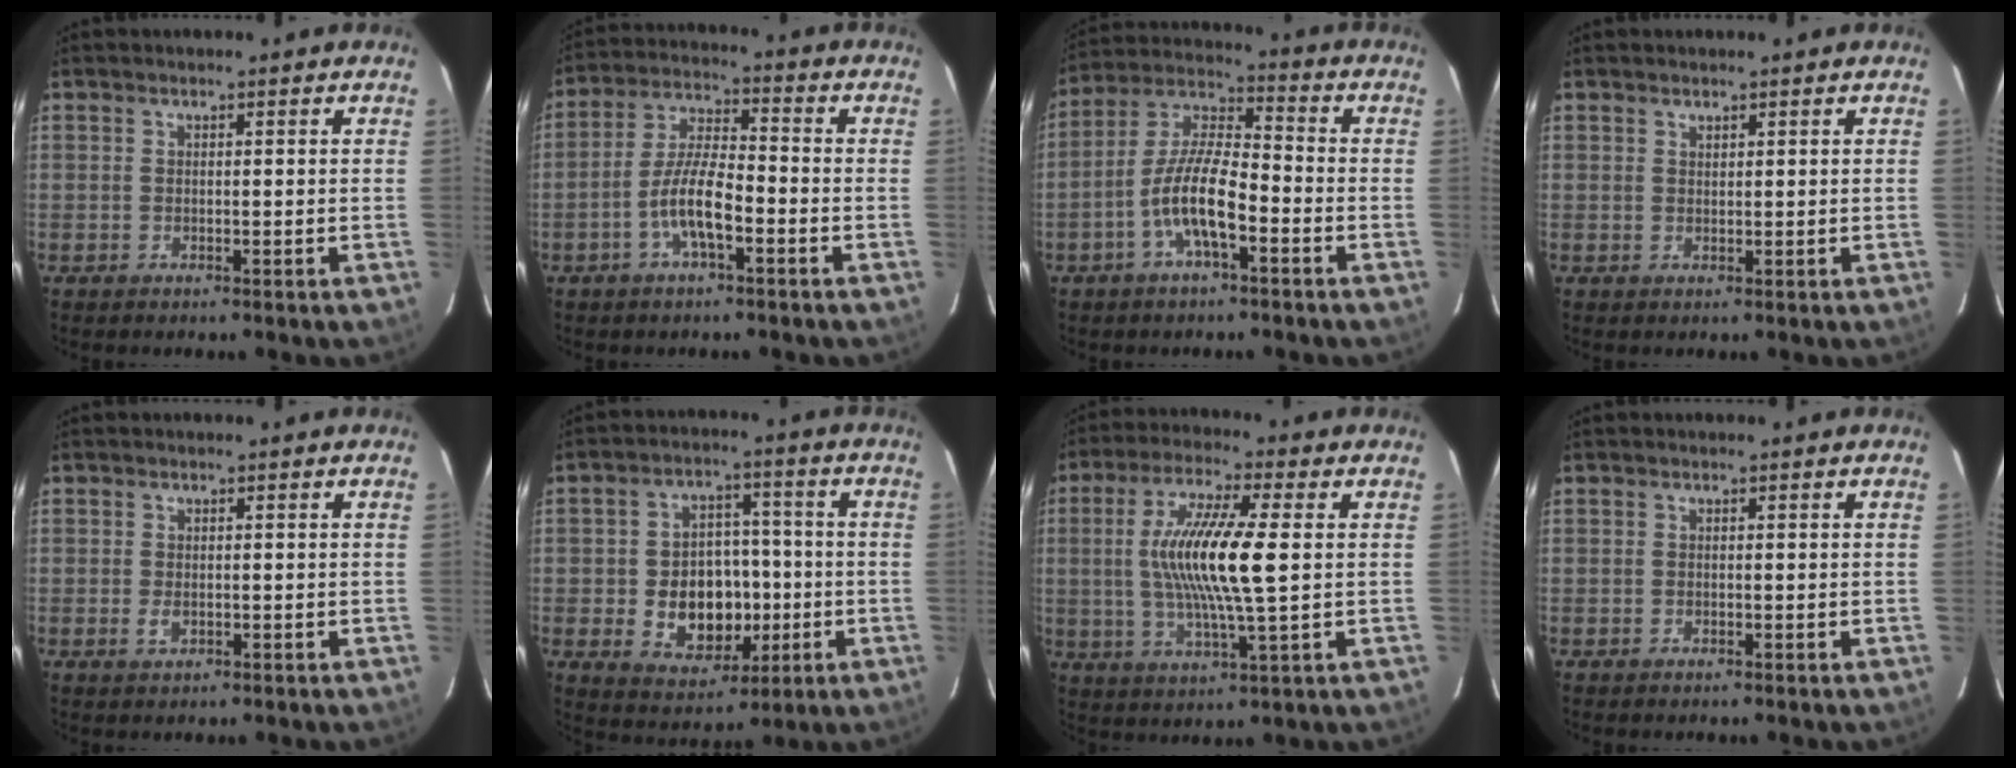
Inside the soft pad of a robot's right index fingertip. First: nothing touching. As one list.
[{"total": 8.3, "force": [-3.6, 2.3, 7.2], "torque": [-0.150, 0.006, -0.065]}, {"total": 10.7, "force": [-4.5, 3.1, 9.3], "torque": [-0.194, 0.005, -0.087]}, {"total": 0.8, "force": [0.7, 0.3, 0.2], "torque": [-0.003, 0.001, 0.013]}, {"total": 1.6, "force": [-0.3, 1.2, 1.0], "torque": [-0.020, -0.001, -0.005]}, {"total": 12.1, "force": [-2.4, 9.3, 7.4], "torque": [-0.155, 0.013, -0.015]}, {"total": 14.4, "force": [1.0, 2.0, 14.2], "torque": [-0.272, -0.001, 0.018]}, {"total": 0.0}]